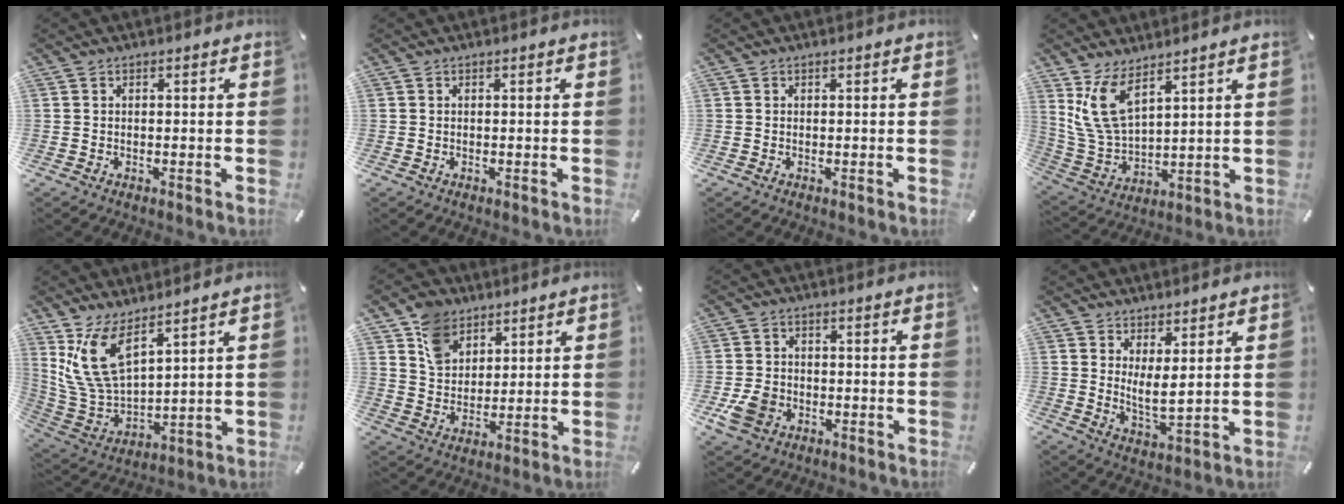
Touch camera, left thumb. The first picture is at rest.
{"total": 0.0}
{"total": 0.0}
{"total": 11.3, "force": [7.2, 5.2, 7.0], "torque": [-0.183, -0.030, 0.134]}
{"total": 13.6, "force": [8.1, 7.0, 8.4], "torque": [-0.203, -0.037, 0.155]}
{"total": 9.1, "force": [5.8, 6.4, 2.7], "torque": [-0.056, -0.018, 0.110]}
{"total": 7.0, "force": [-2.4, 5.7, 3.3], "torque": [-0.070, 0.008, -0.043]}
{"total": 4.8, "force": [3.3, 1.6, 3.1], "torque": [-0.054, -0.023, 0.060]}